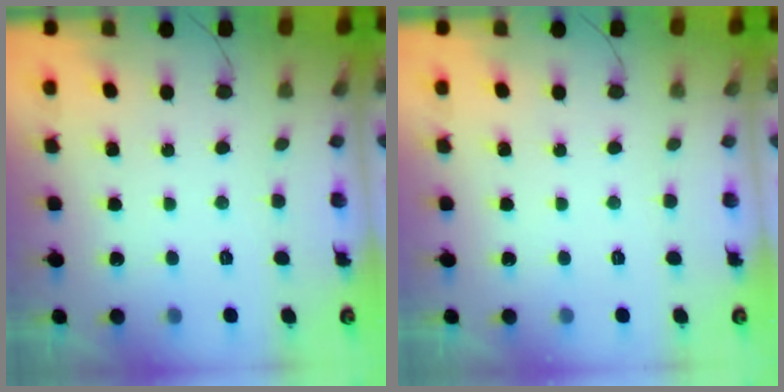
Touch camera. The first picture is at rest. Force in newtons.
{"total": 0.0}